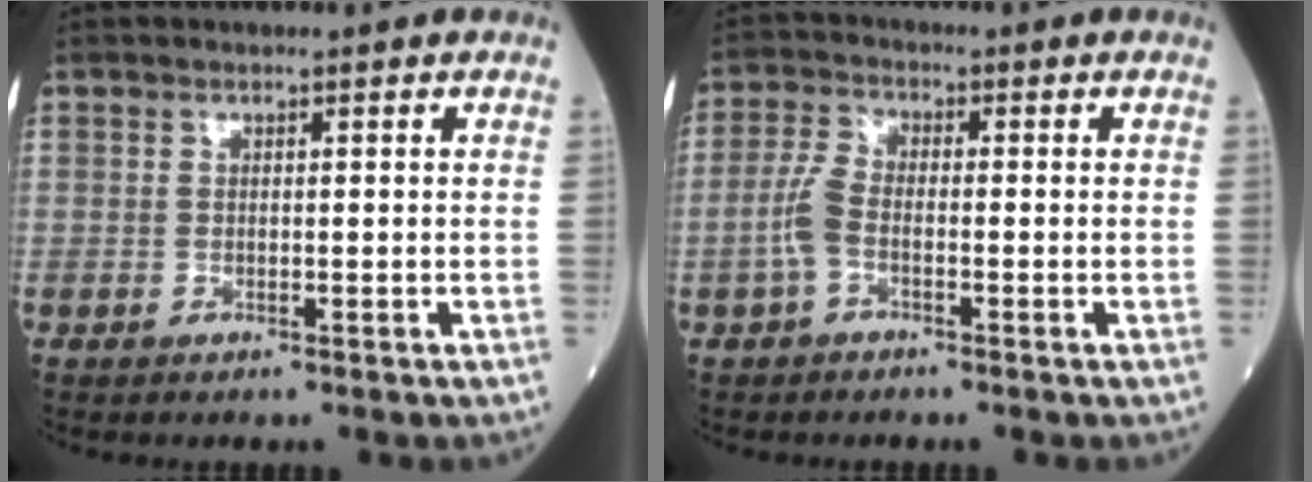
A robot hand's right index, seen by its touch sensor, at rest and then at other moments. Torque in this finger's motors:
{"motor_torque": [0.04, -0.09, 0.06, 0.05]}